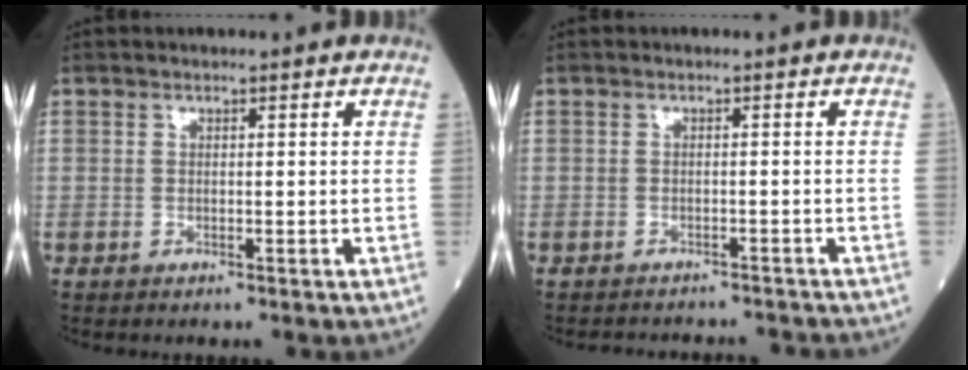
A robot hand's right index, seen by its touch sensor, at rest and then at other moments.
{"total": 7.2, "force": [-7.0, 1.2, 1.1], "torque": [-0.010, 0.005, -0.081]}